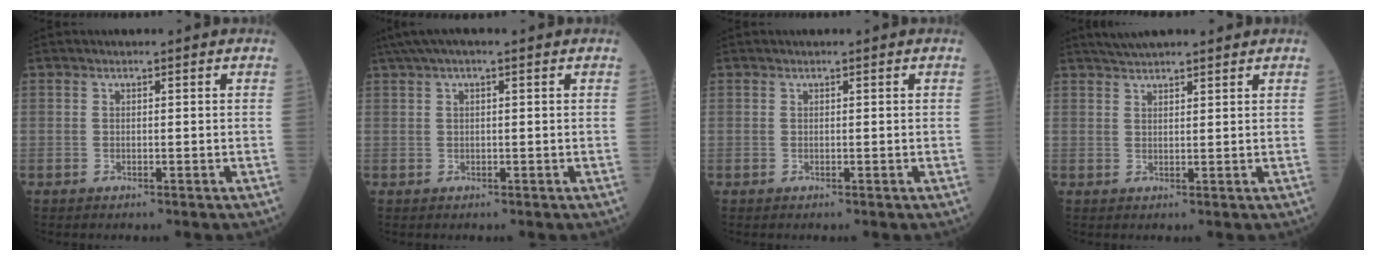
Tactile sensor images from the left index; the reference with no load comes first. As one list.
[{"total": 4.8, "force": [3.0, 0.7, 3.7], "torque": [-0.073, 0.040, 0.050]}, {"total": 0.0}, {"total": 6.0, "force": [5.2, 0.9, 2.9], "torque": [-0.047, 0.036, 0.085]}]